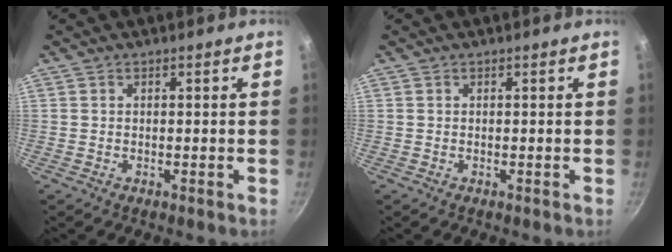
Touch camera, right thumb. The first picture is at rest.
{"total": 0.0}